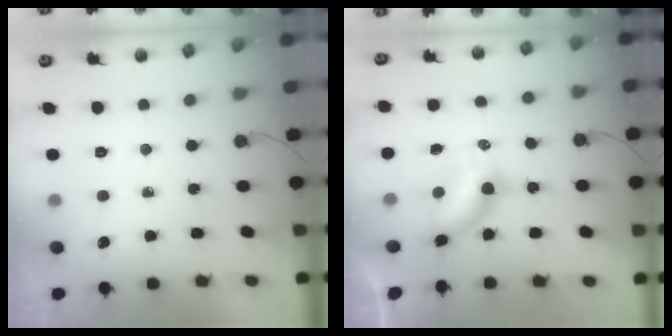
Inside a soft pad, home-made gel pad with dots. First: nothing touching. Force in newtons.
{"total": 7.6, "press": 6.7, "slide": 3.6}